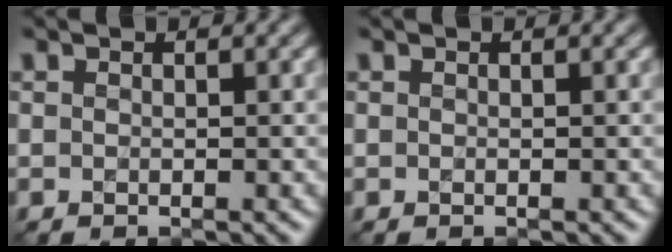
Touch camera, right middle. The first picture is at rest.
{"total": 0.0}